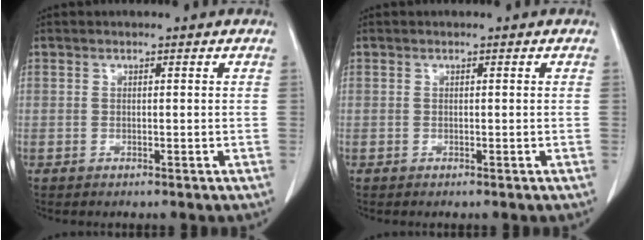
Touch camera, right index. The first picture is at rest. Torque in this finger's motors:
{"motor_torque": [0.05, -0.04, -0.01, 0.01]}